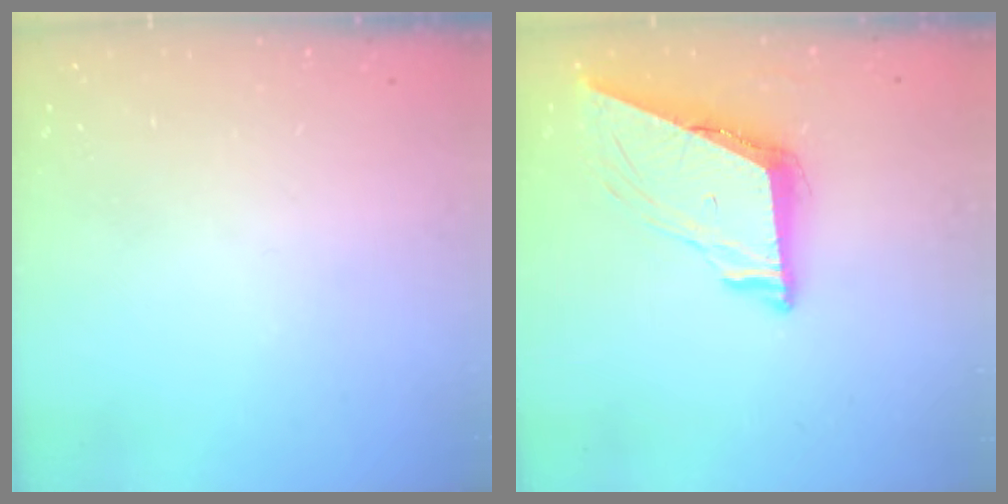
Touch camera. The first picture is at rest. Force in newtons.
{"total": 8.4, "press": 8.4, "slide": 0.9}